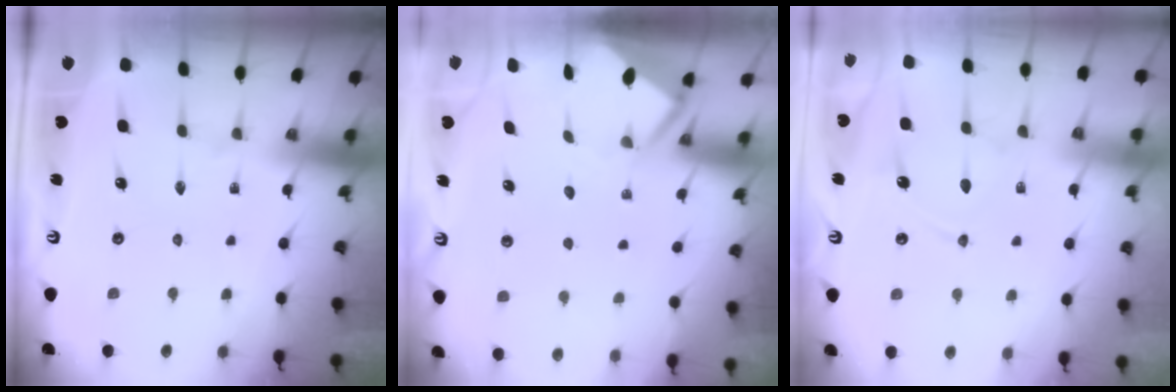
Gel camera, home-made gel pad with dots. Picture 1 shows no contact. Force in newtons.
{"total": 3.8, "press": 3.8, "slide": 0.3}
{"total": 9.1, "press": 9.1, "slide": 0.9}